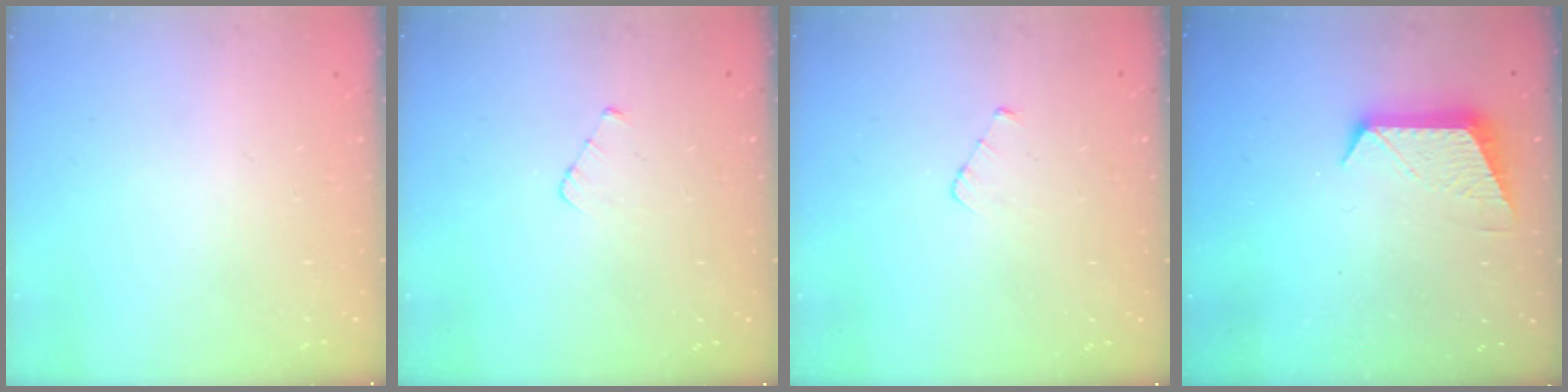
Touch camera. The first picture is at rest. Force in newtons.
{"total": 2.4, "press": 2.4, "slide": 0.3}
{"total": 2.4, "press": 2.4, "slide": 0.3}
{"total": 10.1, "press": 10.1, "slide": 0.5}